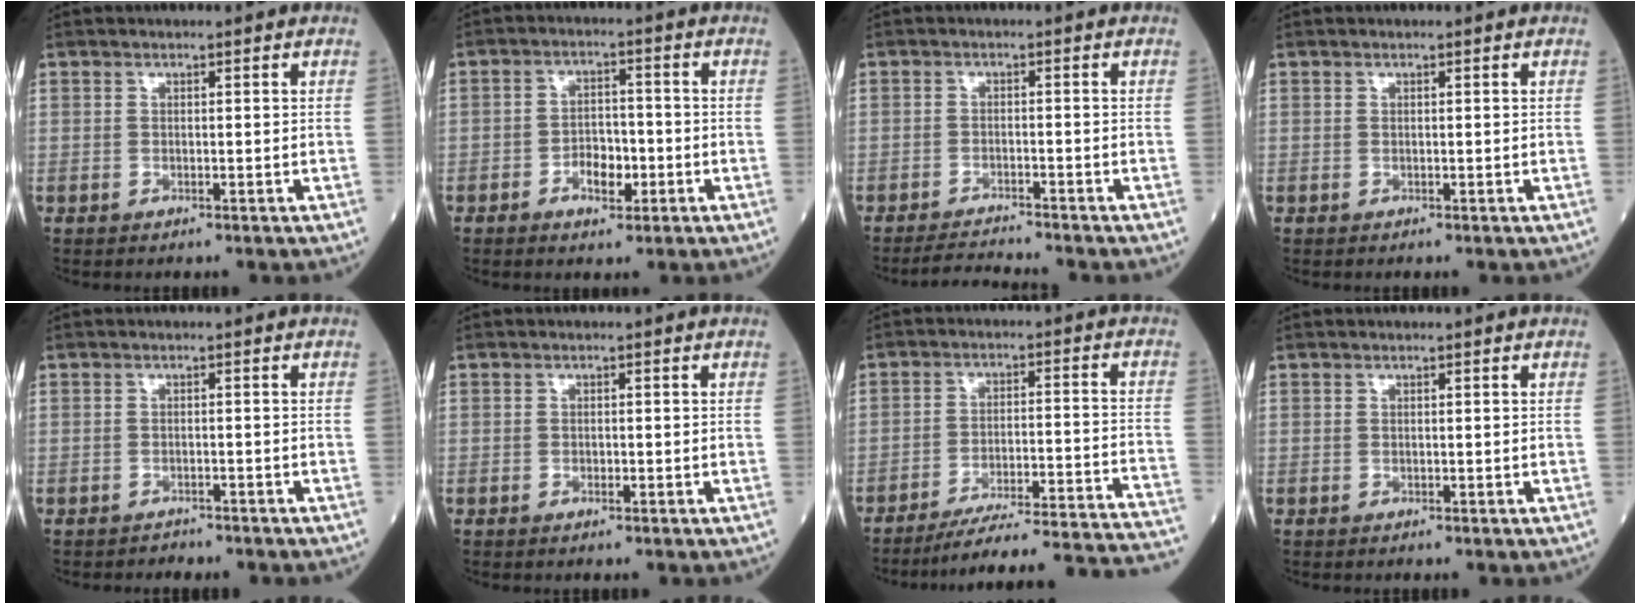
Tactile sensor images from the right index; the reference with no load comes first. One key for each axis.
{"total": 4.8, "fx": -1.9, "fy": 2.6, "fz": 3.6, "tx": -0.058, "ty": 0.006, "tz": -0.030}
{"total": 3.8, "fx": -3.6, "fy": -1.0, "fz": 0.2, "tx": -0.007, "ty": -0.018, "tz": -0.062}
{"total": 0.0}
{"total": 1.6, "fx": -1.5, "fy": 0.5, "fz": -0.2, "tx": 0.001, "ty": -0.001, "tz": -0.022}
{"total": 0.7, "fx": -0.3, "fy": 0.4, "fz": 0.5, "tx": -0.011, "ty": 0.000, "tz": -0.005}
{"total": 25.1, "fx": -23.5, "fy": -1.0, "fz": 8.8, "tx": -0.060, "ty": -0.020, "tz": -0.312}
{"total": 0.0}